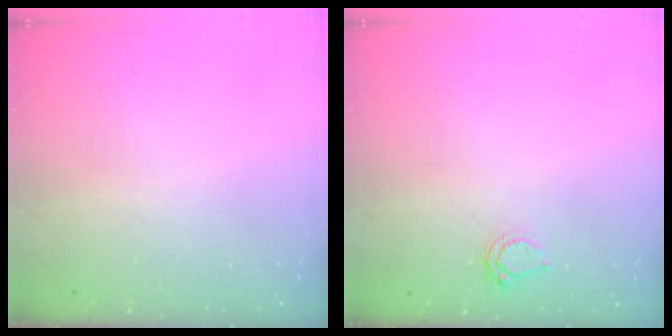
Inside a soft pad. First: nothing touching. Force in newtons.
{"total": 3.7, "press": 3.7, "slide": 0.5}